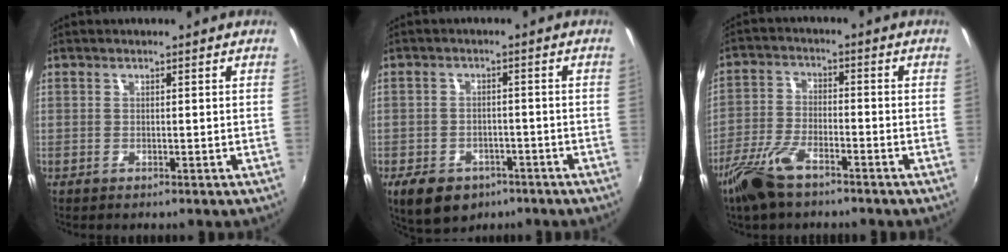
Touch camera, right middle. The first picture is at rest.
{"total": 8.9, "force": [-5.3, 5.9, 4.1], "torque": [-0.097, -0.009, -0.075]}
{"total": 9.6, "force": [-6.6, 3.5, 6.0], "torque": [-0.140, -0.010, -0.131]}